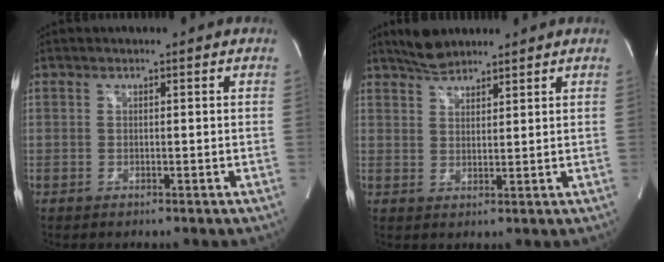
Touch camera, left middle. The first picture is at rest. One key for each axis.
{"total": 4.2, "fx": 3.9, "fy": 1.1, "fz": 1.2, "tx": -0.029, "ty": 0.011, "tz": 0.073}